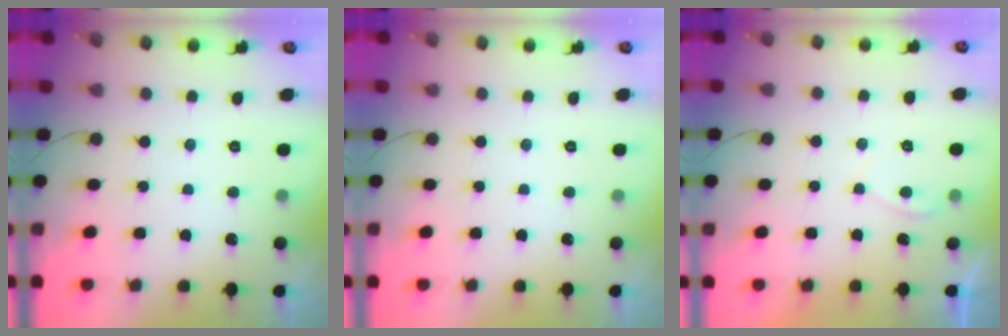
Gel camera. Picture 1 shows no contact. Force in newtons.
{"total": 0.0}
{"total": 1.2, "press": 1.0, "slide": 0.6}